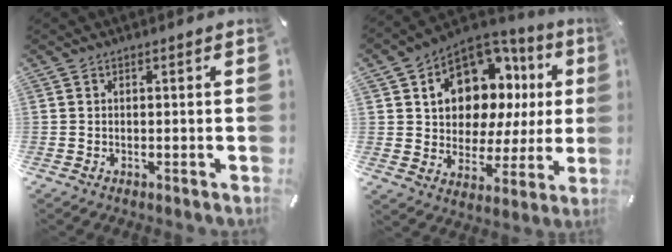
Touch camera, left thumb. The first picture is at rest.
{"total": 13.1, "force": [6.1, 9.9, 6.0], "torque": [-0.095, -0.056, 0.113]}